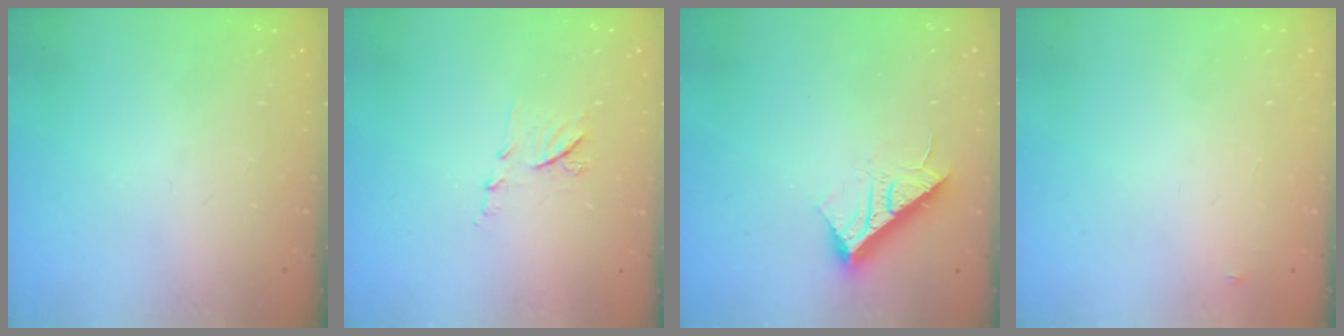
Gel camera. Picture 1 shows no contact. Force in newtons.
{"total": 6.9, "press": 6.9, "slide": 0.5}
{"total": 14.2, "press": 14.1, "slide": 0.5}
{"total": 3.4, "press": 3.3, "slide": 0.4}